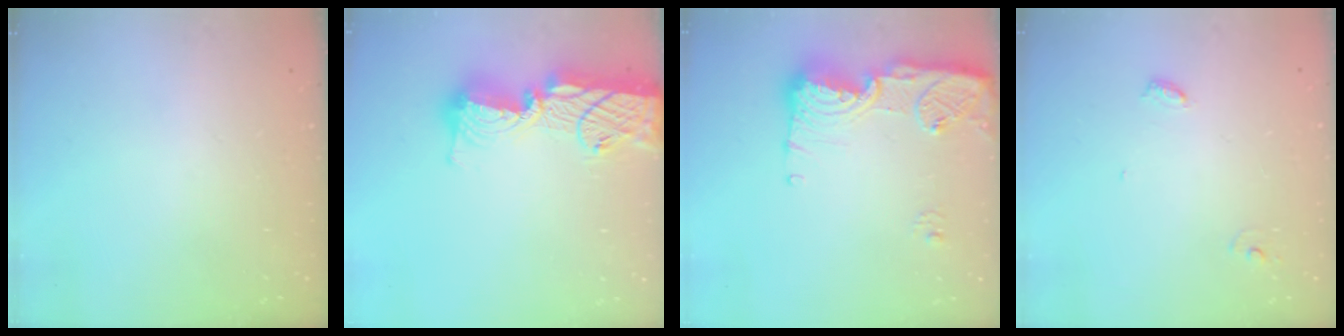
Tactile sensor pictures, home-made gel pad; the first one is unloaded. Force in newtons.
{"total": 17.5, "press": 17.4, "slide": 1.3}
{"total": 15.8, "press": 15.7, "slide": 1.4}
{"total": 4.0, "press": 4.0, "slide": 0.3}